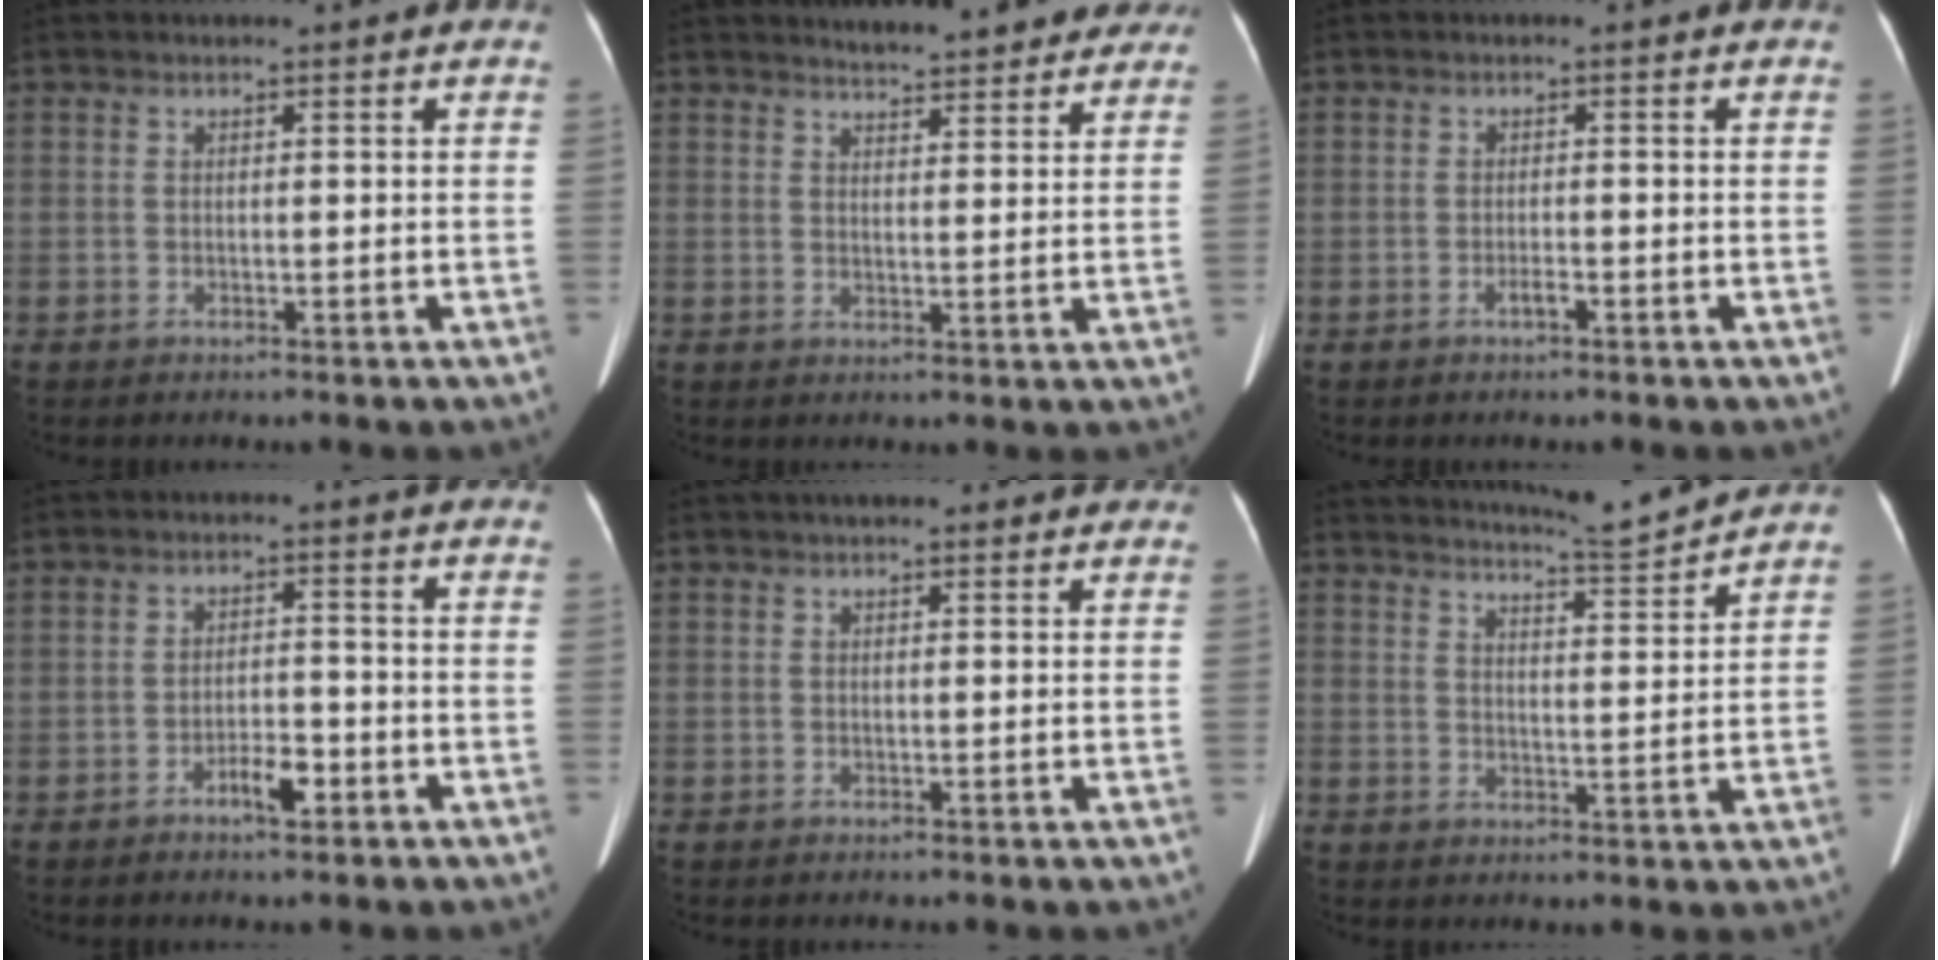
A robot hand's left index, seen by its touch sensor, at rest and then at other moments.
{"total": 10.7, "force": [9.9, 2.3, 3.6], "torque": [-0.031, 0.005, 0.108]}
{"total": 1.2, "force": [-0.8, 0.2, 0.8], "torque": [-0.018, 0.000, -0.014]}
{"total": 3.6, "force": [-2.2, 1.1, 2.7], "torque": [-0.047, 0.003, -0.038]}
{"total": 4.5, "force": [3.3, 1.6, 2.6], "torque": [-0.028, 0.028, 0.044]}
{"total": 7.9, "force": [7.6, -1.3, 1.6], "torque": [-0.036, -0.014, 0.116]}